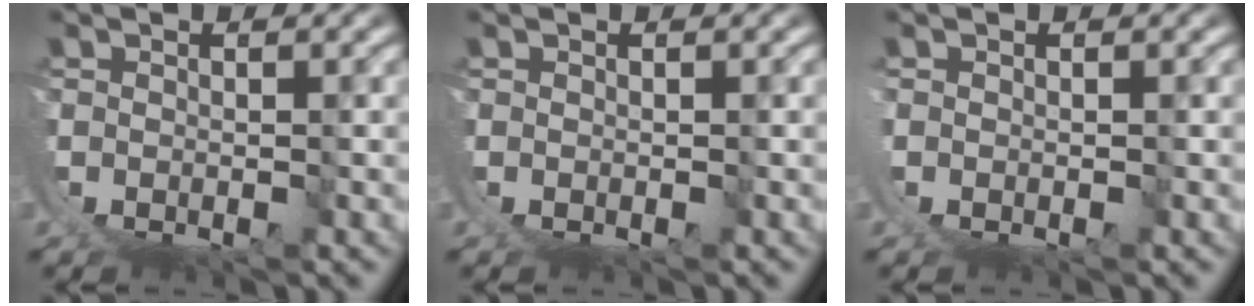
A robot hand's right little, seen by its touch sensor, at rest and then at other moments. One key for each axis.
{"total": 0.0}
{"total": 0.0}